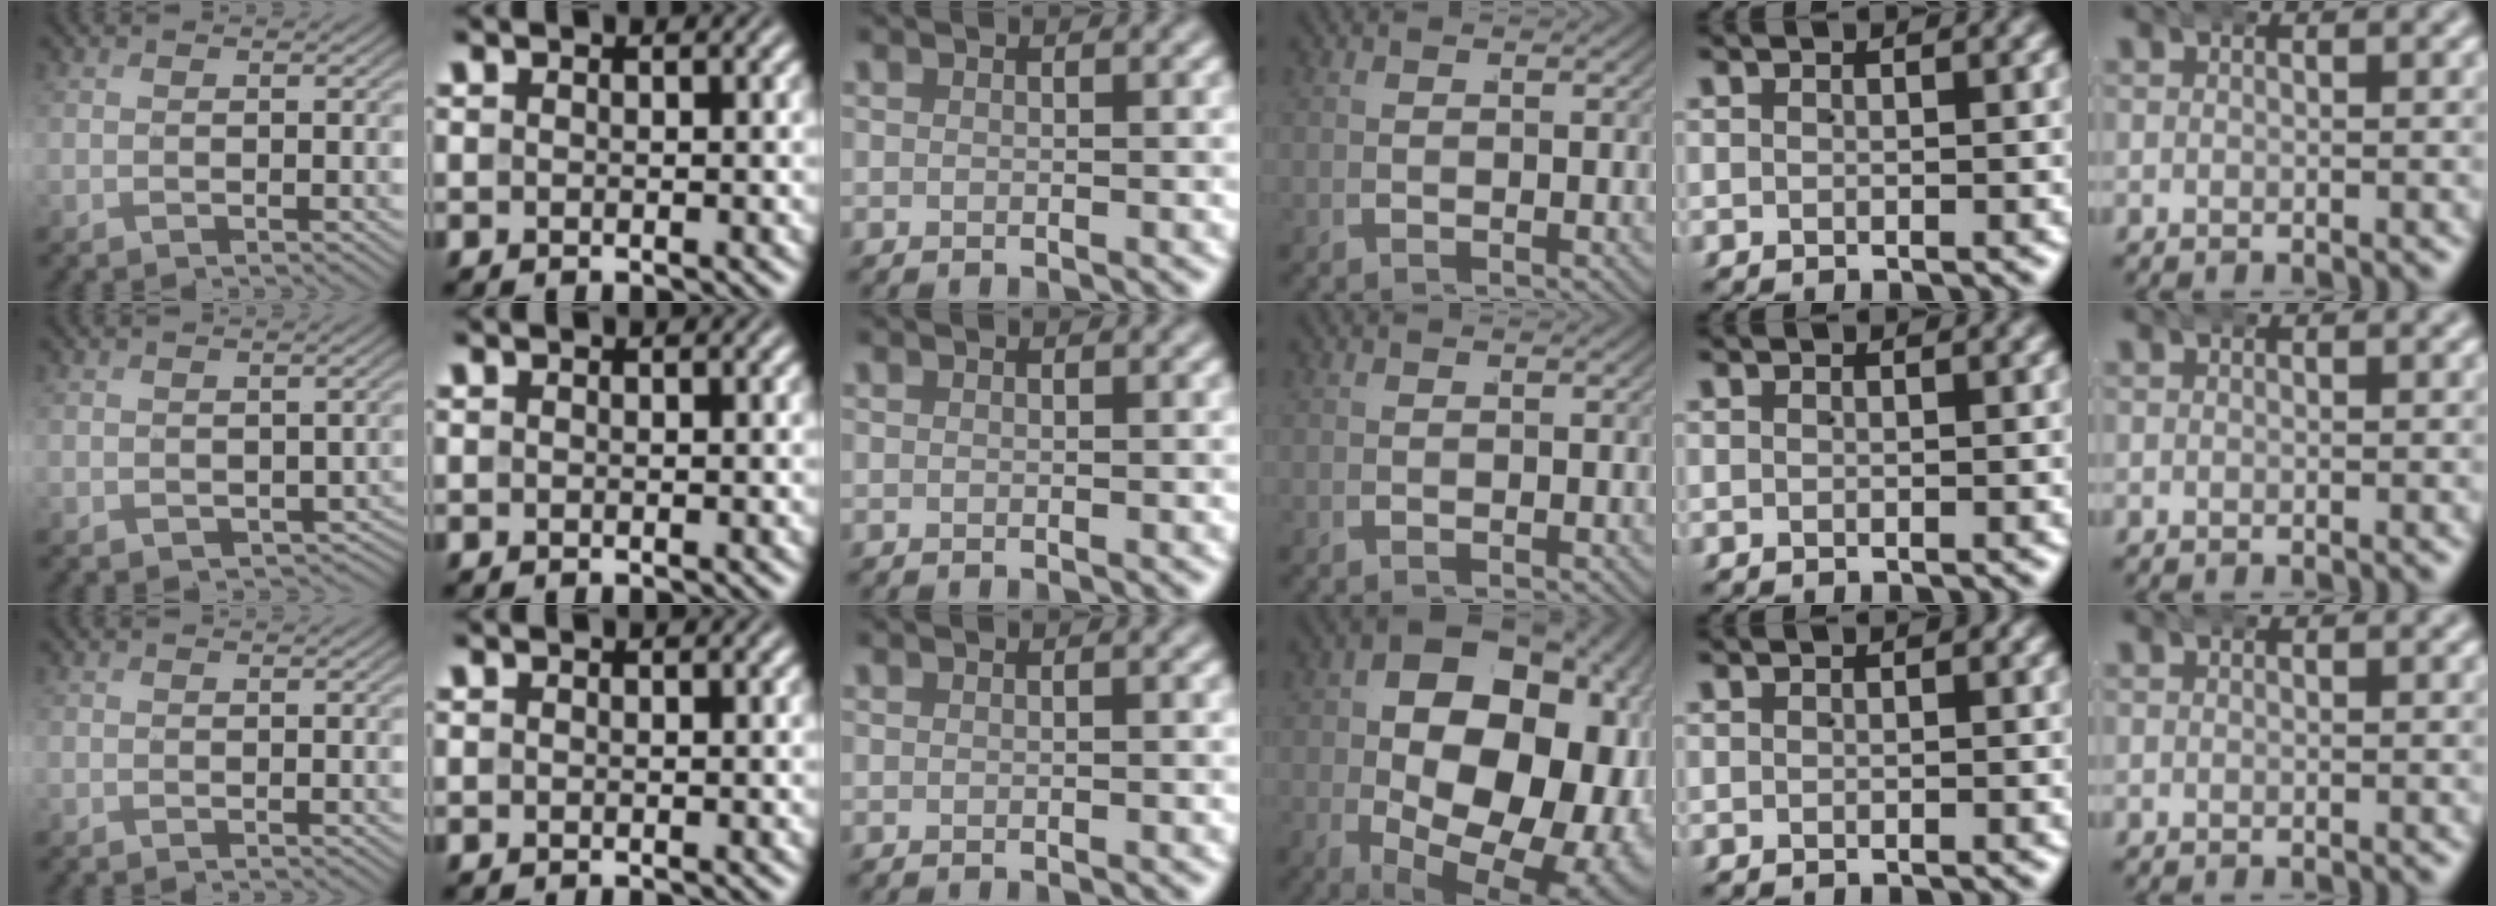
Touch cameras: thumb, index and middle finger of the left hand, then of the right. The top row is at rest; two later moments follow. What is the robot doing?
{"motion": "wrap", "object": "arm wrap"}